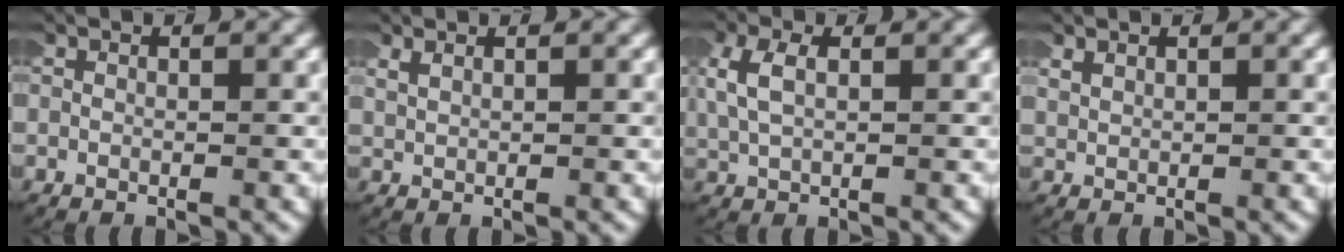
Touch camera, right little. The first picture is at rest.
{"total": 1.1, "force": [0.9, 0.3, 0.7], "torque": [-0.016, 0.000, 0.020]}
{"total": 2.7, "force": [1.1, 1.5, 2.0], "torque": [-0.053, 0.007, 0.022]}
{"total": 1.0, "force": [0.8, 0.4, 0.5], "torque": [-0.017, -0.001, 0.020]}